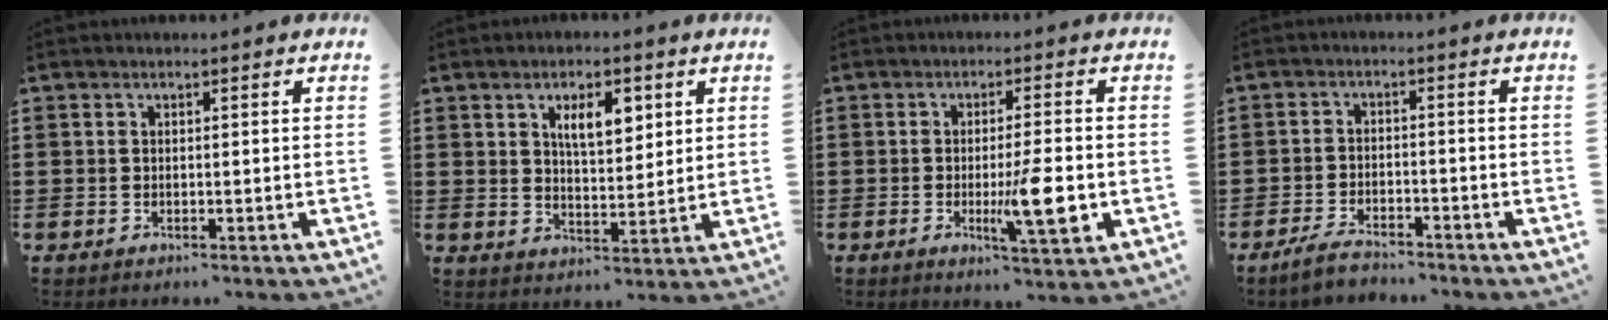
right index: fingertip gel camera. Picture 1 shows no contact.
{"total": 6.1, "force": [2.7, 2.6, 4.8], "torque": [-0.079, 0.000, 0.039]}
{"total": 9.1, "force": [-2.1, 1.6, 8.7], "torque": [-0.136, -0.018, -0.034]}
{"total": 3.3, "force": [-3.1, 0.6, 0.9], "torque": [-0.026, 0.003, -0.064]}